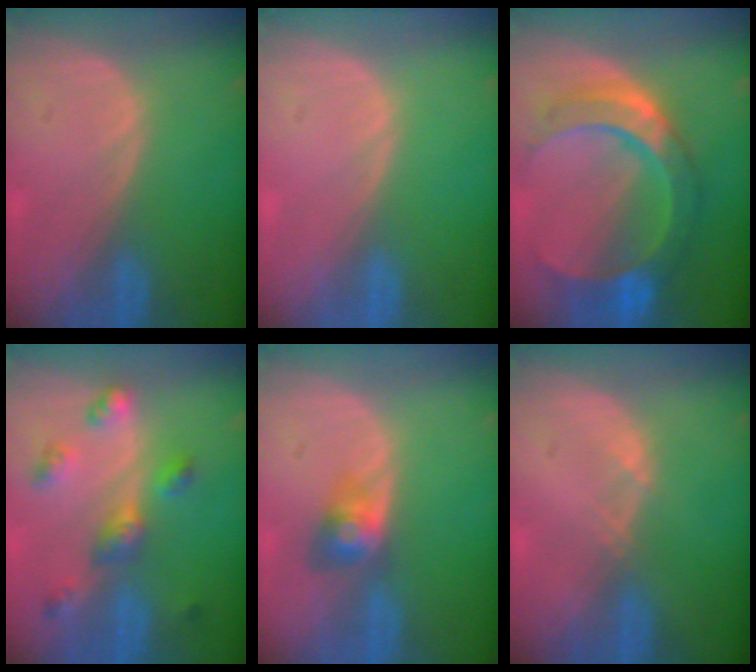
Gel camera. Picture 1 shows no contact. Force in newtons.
{"total": 0.0}
{"total": 10.0, "press": 10.0, "slide": 0.9}
{"total": 6.4, "press": 5.7, "slide": 2.9}
{"total": 3.4, "press": 3.4, "slide": 0.2}
{"total": 0.8, "press": 0.8, "slide": 0.1}